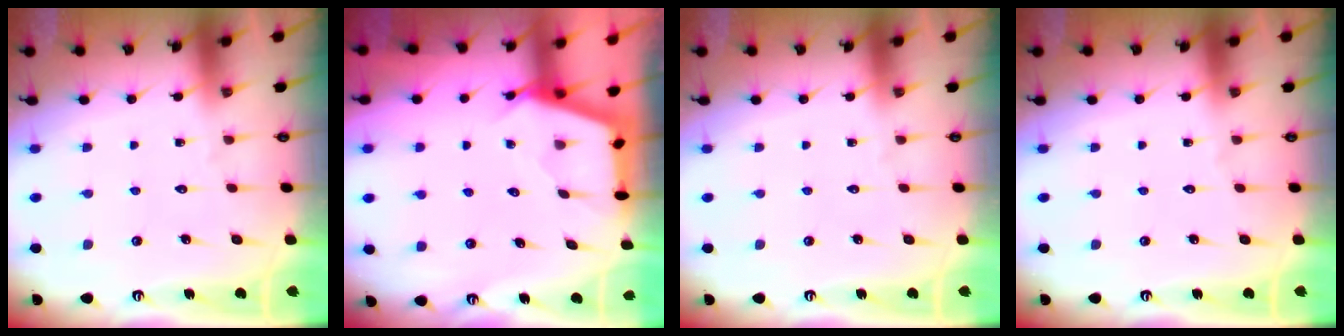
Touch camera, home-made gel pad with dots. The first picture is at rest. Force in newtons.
{"total": 3.0, "press": 3.0, "slide": 0.4}
{"total": 0.0}
{"total": 0.0}